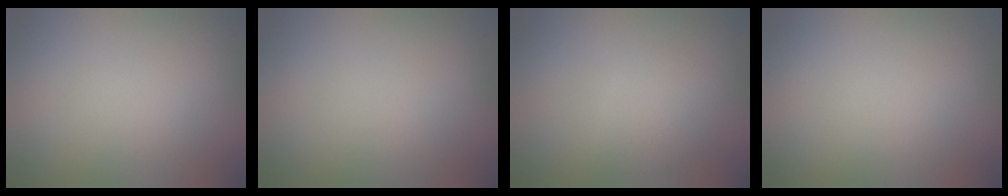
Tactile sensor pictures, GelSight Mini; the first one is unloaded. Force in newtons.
{"total": 0.0}
{"total": 1.9, "press": 1.9, "slide": 0.1}
{"total": 0.0}